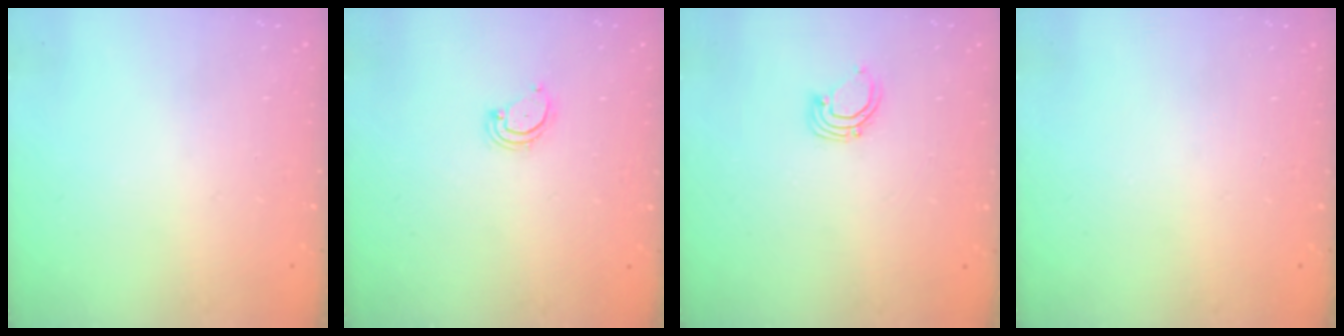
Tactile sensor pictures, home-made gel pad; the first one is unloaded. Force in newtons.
{"total": 3.0, "press": 3.0, "slide": 0.4}
{"total": 2.9, "press": 2.9, "slide": 0.3}
{"total": 0.0}